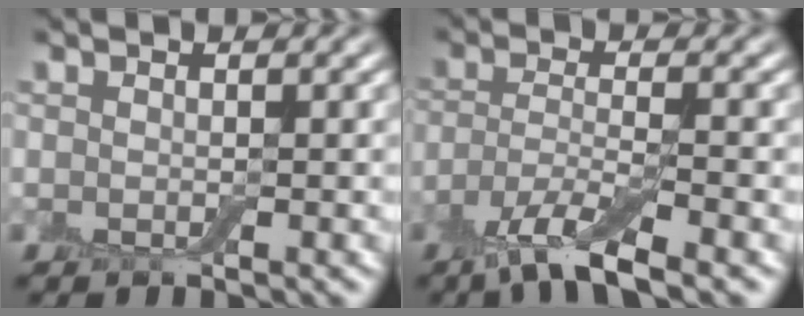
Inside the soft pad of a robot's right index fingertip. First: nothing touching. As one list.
[{"total": 5.4, "force": [-3.5, 1.1, 4.0], "torque": [-0.078, -0.008, -0.076]}]